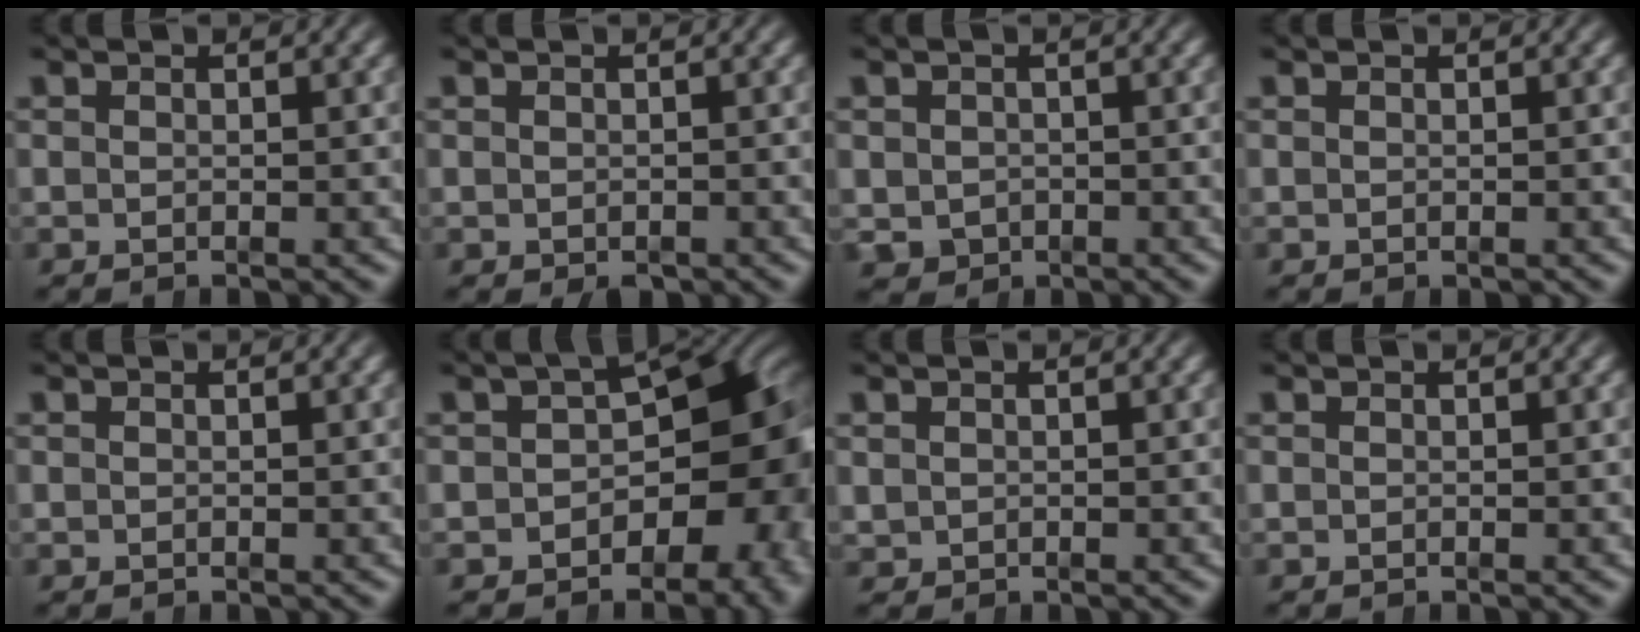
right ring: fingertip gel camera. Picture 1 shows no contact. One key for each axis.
{"total": 0.9, "fx": -0.5, "fy": 0.6, "fz": 0.5, "tx": -0.012, "ty": -0.009, "tz": -0.003}
{"total": 3.7, "fx": -1.0, "fy": 3.3, "fz": 1.3, "tx": -0.039, "ty": -0.030, "tz": -0.003}
{"total": 0.0}
{"total": 0.0}
{"total": 12.3, "fx": -1.1, "fy": 7.8, "fz": 9.4, "tx": -0.091, "ty": -0.008, "tz": -0.016}
{"total": 0.9, "fx": 0.3, "fy": 0.8, "fz": 0.3, "tx": -0.012, "ty": -0.006, "tz": 0.013}
{"total": 0.0}